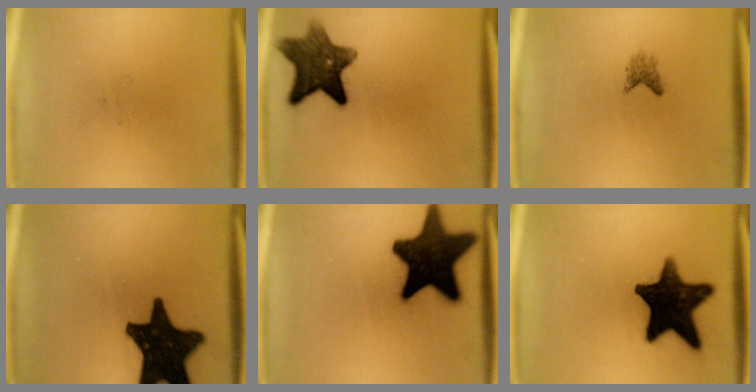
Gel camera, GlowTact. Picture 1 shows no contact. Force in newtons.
{"total": 10.1}
{"total": 1.4}
{"total": 18.2}
{"total": 19.4}
{"total": 16.2}